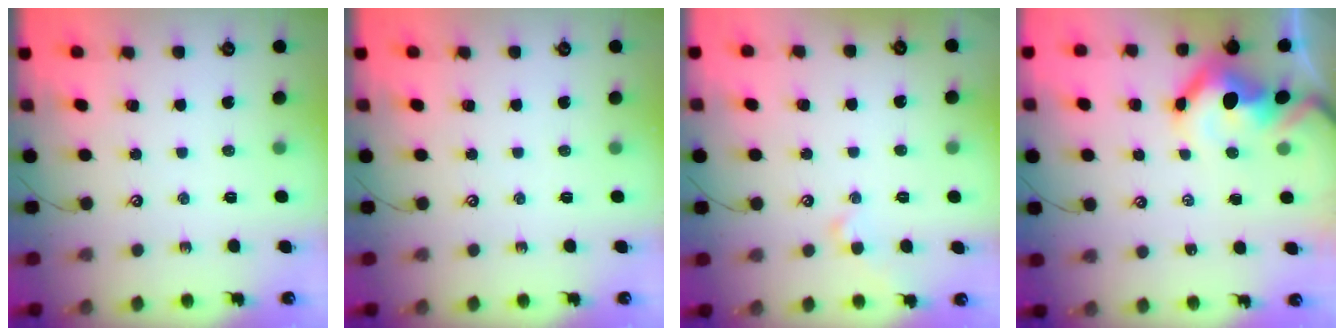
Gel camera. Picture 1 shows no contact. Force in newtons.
{"total": 0.0}
{"total": 1.4, "press": 1.4, "slide": 0.1}
{"total": 11.1, "press": 11.1, "slide": 1.2}